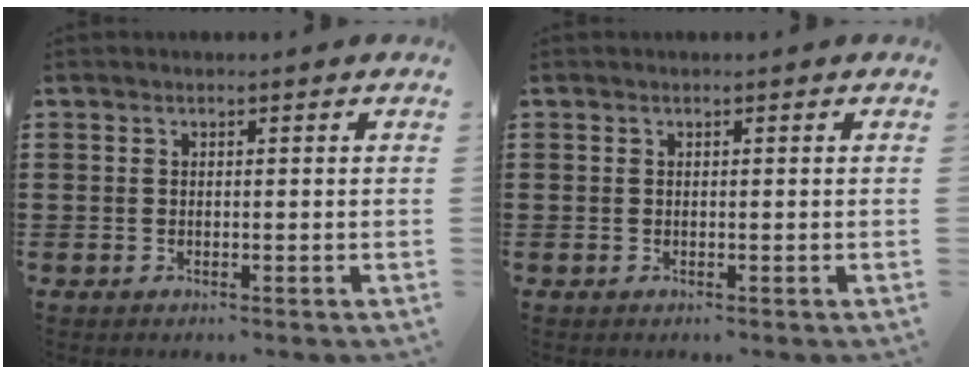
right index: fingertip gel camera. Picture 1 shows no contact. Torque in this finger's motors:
{"motor_torque": [-0.09, 0.02, 0.00, 0.00]}